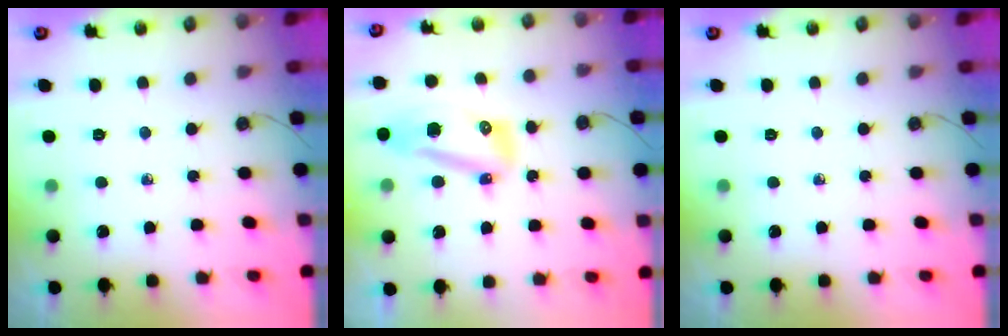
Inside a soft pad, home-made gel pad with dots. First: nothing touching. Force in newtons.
{"total": 10.3, "press": 10.2, "slide": 1.2}
{"total": 0.0}